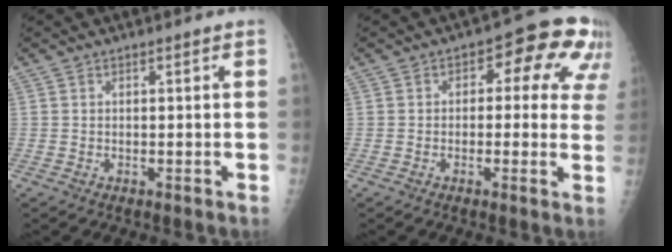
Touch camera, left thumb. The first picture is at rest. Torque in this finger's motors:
{"motor_torque": [-0.25, 0.37, -0.12, -0.27, 0.13]}